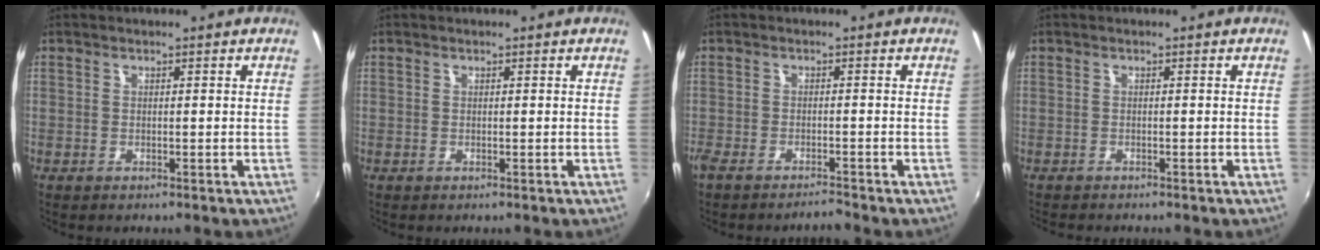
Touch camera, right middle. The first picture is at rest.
{"total": 0.0}
{"total": 2.9, "force": [-2.8, -0.2, 0.7], "torque": [-0.027, -0.009, -0.056]}
{"total": 1.3, "force": [-1.2, 0.1, 0.4], "torque": [-0.009, -0.010, -0.020]}